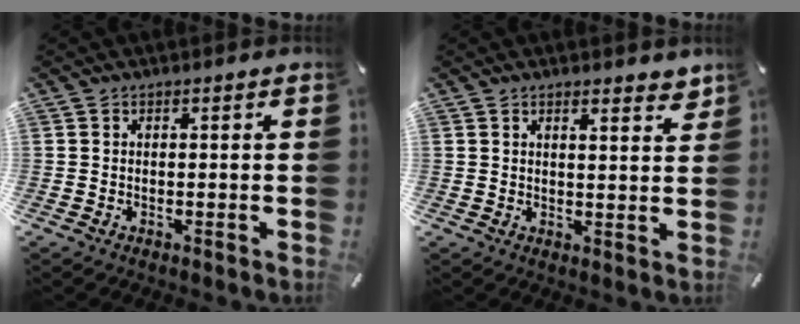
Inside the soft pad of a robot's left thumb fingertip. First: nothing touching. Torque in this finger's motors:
{"motor_torque": [-0.07, -0.36, -0.06, -0.18, 0.03]}